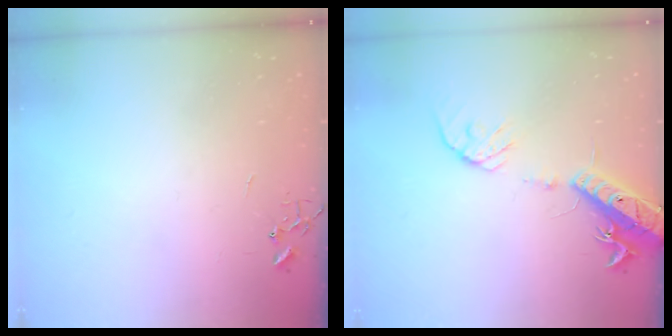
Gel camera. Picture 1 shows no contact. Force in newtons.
{"total": 16.0, "press": 15.7, "slide": 3.3}